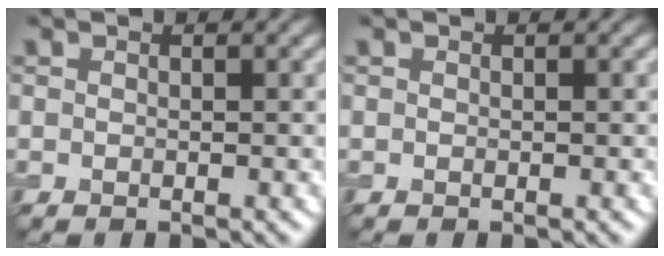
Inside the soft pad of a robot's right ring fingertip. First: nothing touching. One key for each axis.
{"total": 0.0}